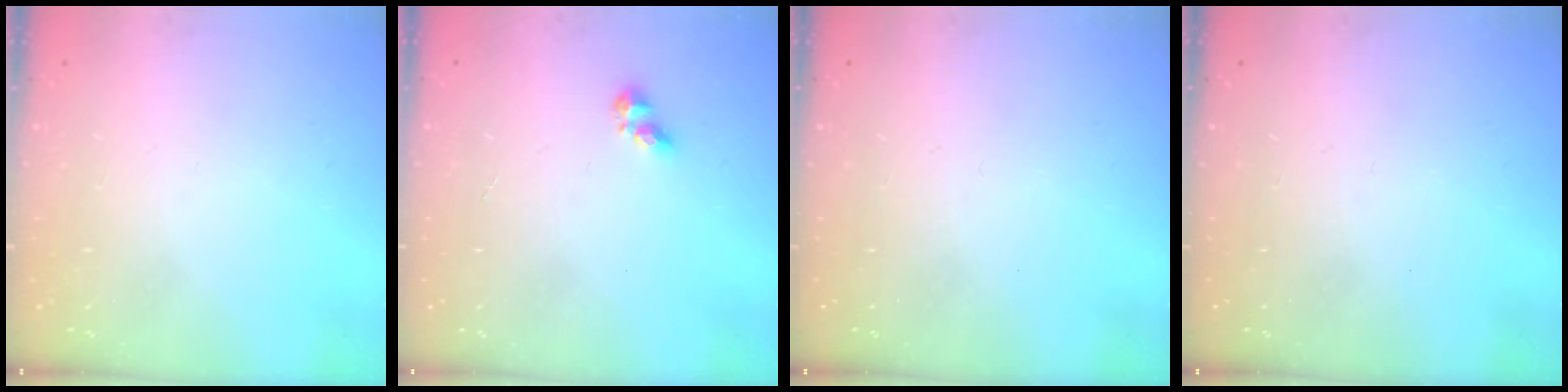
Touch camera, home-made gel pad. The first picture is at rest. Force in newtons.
{"total": 4.8, "press": 4.8, "slide": 0.6}
{"total": 0.0}
{"total": 0.0}